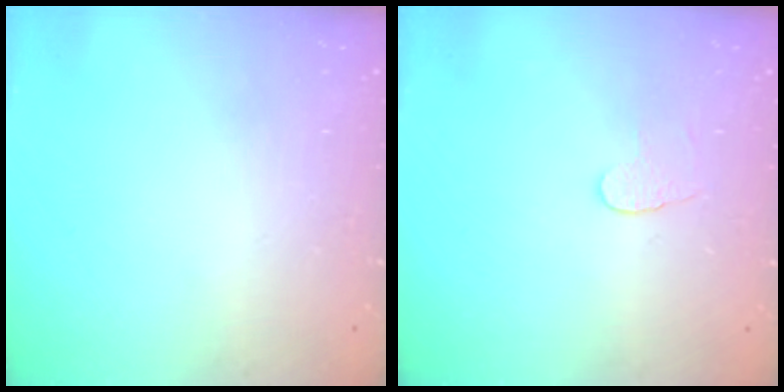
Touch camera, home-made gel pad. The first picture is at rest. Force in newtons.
{"total": 3.1, "press": 3.1, "slide": 0.3}